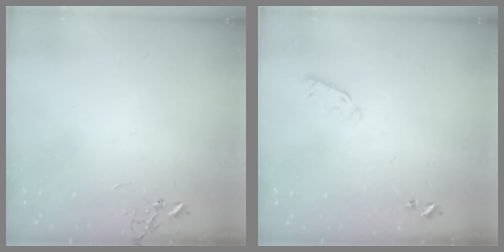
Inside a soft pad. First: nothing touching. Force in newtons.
{"total": 3.9, "press": 3.8, "slide": 0.7}